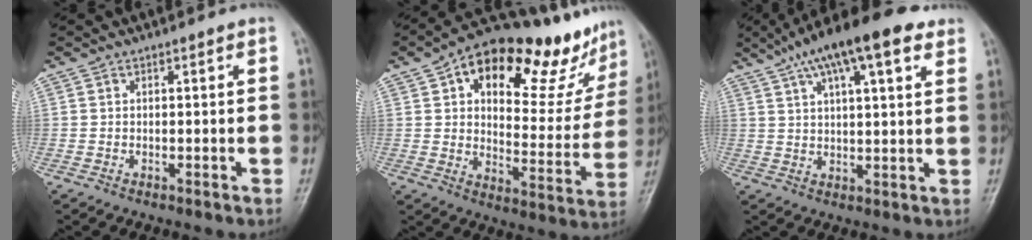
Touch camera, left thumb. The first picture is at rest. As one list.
[{"total": 23.9, "force": [15.0, 10.2, 15.6], "torque": [-0.166, -0.034, 0.214]}, {"total": 16.4, "force": [9.7, 5.0, 12.3], "torque": [-0.188, 0.002, 0.154]}]